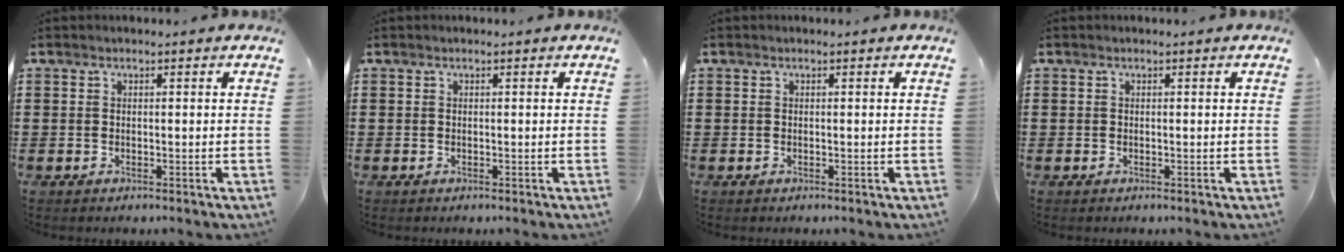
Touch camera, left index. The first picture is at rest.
{"total": 0.0}
{"total": 0.0}
{"total": 0.0}